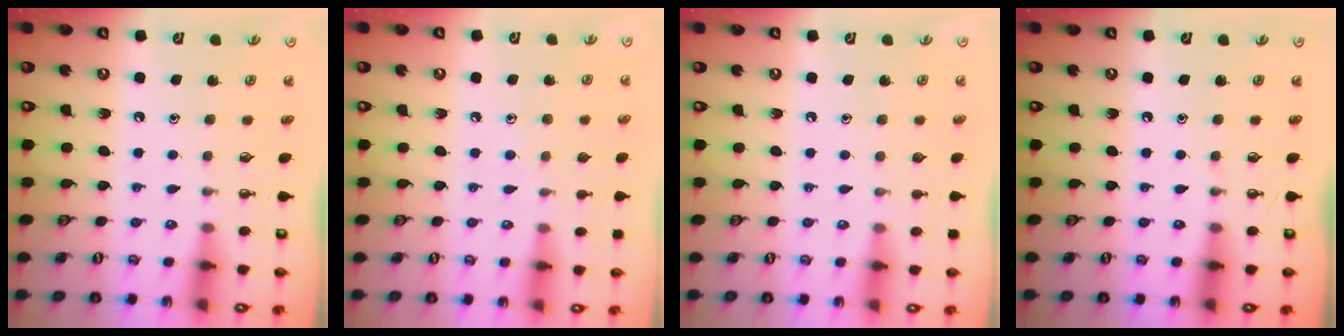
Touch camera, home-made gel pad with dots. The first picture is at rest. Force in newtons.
{"total": 5.2, "press": 5.2, "slide": 0.7}
{"total": 0.0}
{"total": 0.0}